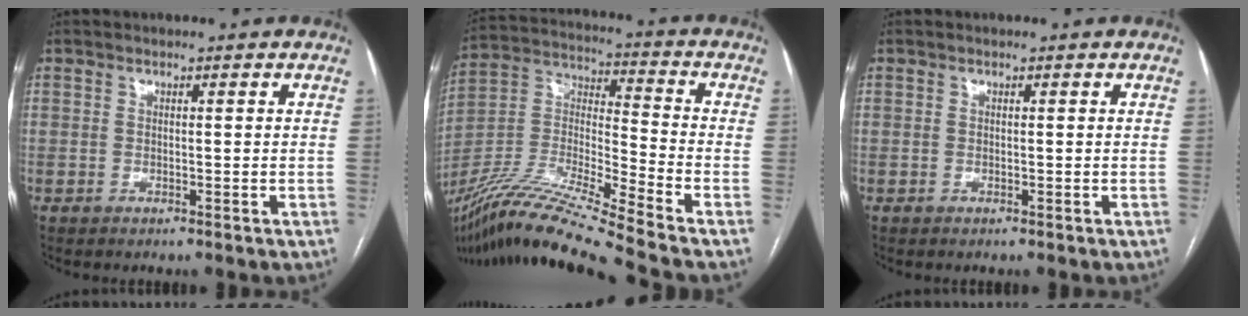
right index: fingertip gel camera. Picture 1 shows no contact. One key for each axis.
{"total": 20.7, "fx": -17.6, "fy": -1.9, "fz": 10.8, "tx": -0.236, "ty": -0.021, "tz": -0.327}
{"total": 0.0}